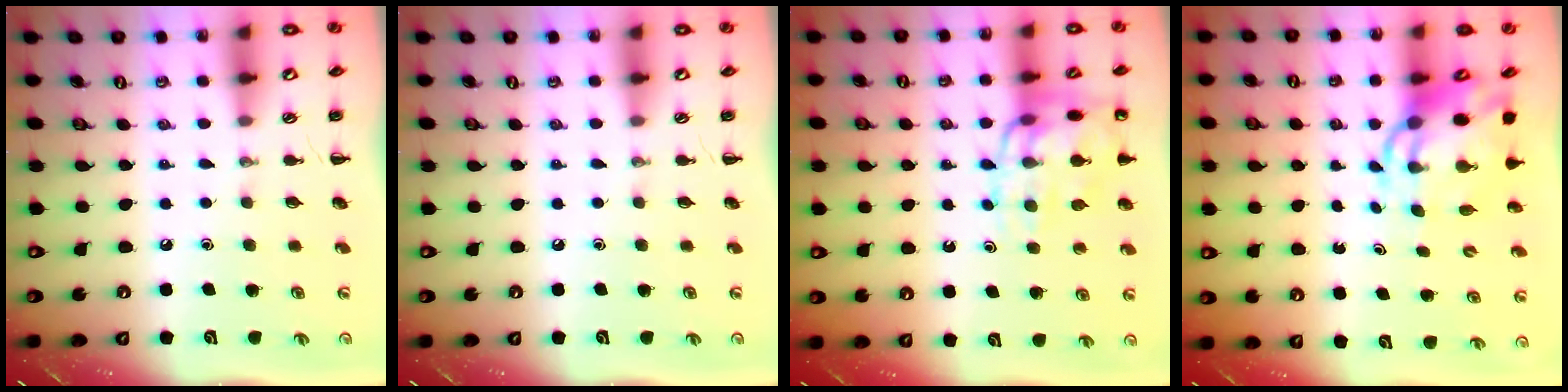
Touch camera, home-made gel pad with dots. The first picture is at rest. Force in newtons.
{"total": 0.0}
{"total": 15.3, "press": 15.2, "slide": 1.9}
{"total": 8.1, "press": 7.7, "slide": 2.3}